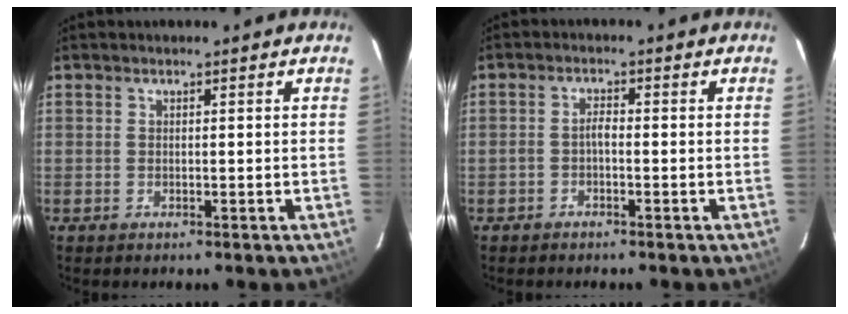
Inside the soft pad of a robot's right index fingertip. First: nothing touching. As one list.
[{"total": 1.6, "force": [-0.9, 0.5, 1.3], "torque": [-0.027, 0.007, -0.017]}]